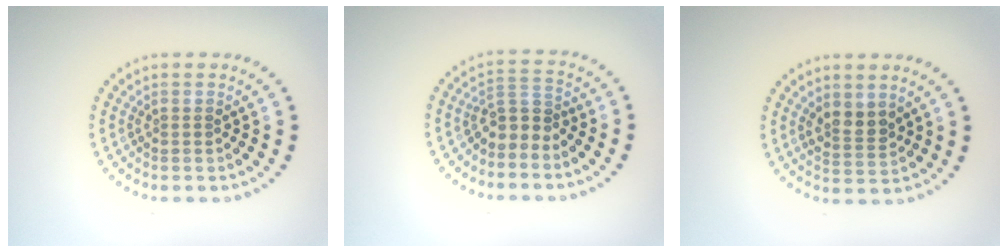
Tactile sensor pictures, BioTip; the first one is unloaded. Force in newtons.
{"total": 2.6, "press": 2.0, "slide": 1.6}
{"total": 2.5, "press": 2.3, "slide": 1.0}